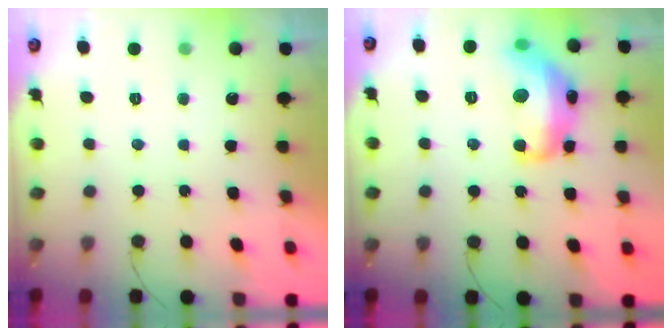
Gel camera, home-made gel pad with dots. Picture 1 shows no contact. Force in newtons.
{"total": 16.4, "press": 16.4, "slide": 0.9}